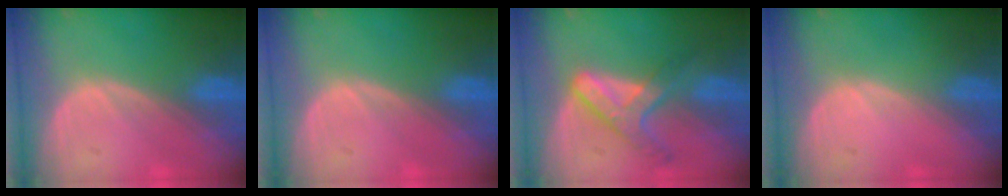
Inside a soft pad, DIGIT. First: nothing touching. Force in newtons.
{"total": 0.0}
{"total": 6.8, "press": 5.9, "slide": 3.4}
{"total": 0.0}